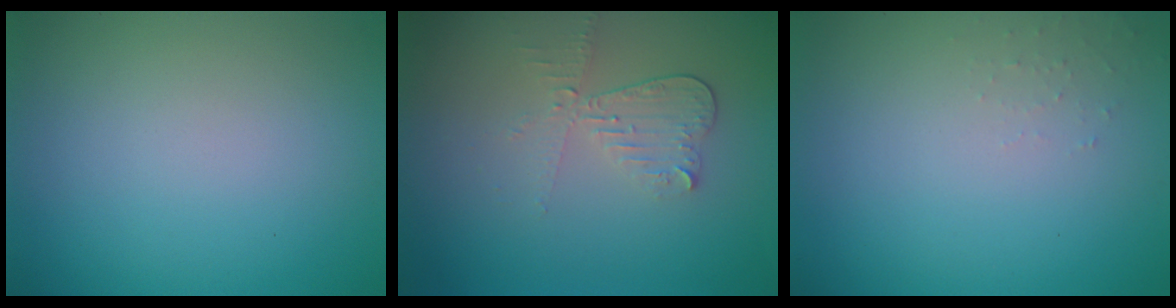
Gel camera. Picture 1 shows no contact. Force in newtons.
{"total": 2.3, "press": 2.1, "slide": 0.8}
{"total": 0.7, "press": 0.7, "slide": 0.1}